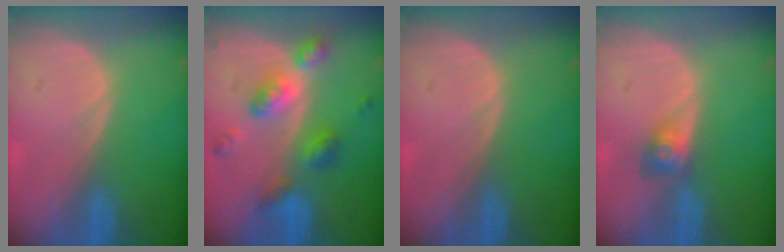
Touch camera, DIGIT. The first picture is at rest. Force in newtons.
{"total": 7.4, "press": 7.4, "slide": 0.5}
{"total": 0.0}
{"total": 3.0, "press": 2.6, "slide": 1.5}